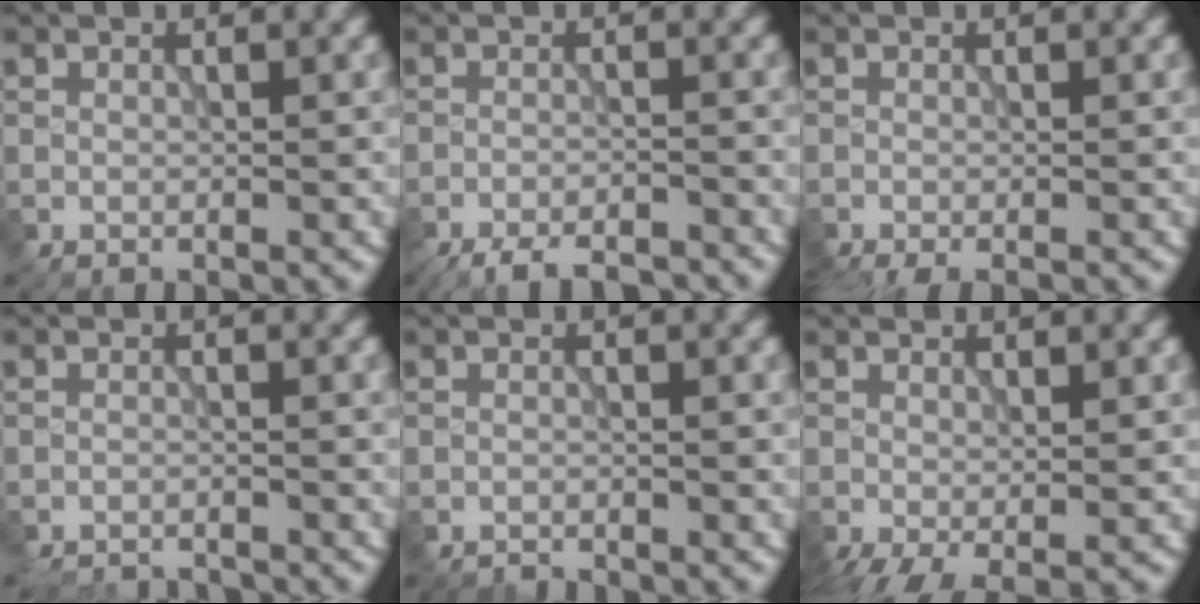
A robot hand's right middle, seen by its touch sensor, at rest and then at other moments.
{"total": 6.6, "force": [-6.0, 1.4, 2.3], "torque": [-0.036, -0.012, -0.089]}
{"total": 3.7, "force": [-2.8, 0.9, 2.2], "torque": [-0.031, -0.015, -0.044]}
{"total": 5.1, "force": [-5.0, 0.7, 0.7], "torque": [-0.015, -0.013, -0.076]}
{"total": 1.2, "force": [-1.2, 0.0, -0.1], "torque": [0.007, -0.004, -0.026]}
{"total": 2.9, "force": [-1.0, 1.2, 2.5], "torque": [-0.053, -0.012, -0.016]}